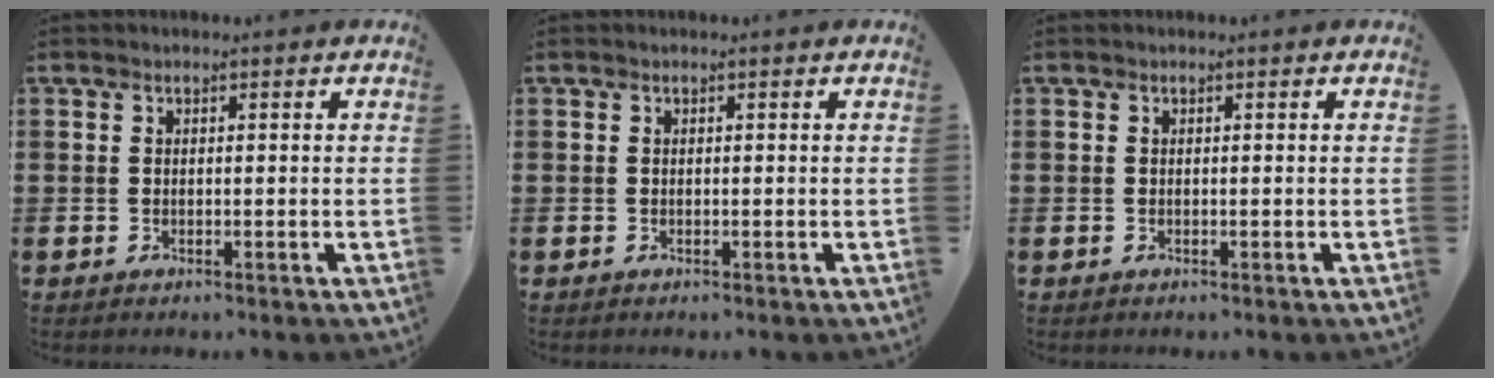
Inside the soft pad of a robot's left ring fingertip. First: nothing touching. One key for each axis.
{"total": 0.0}
{"total": 0.0}